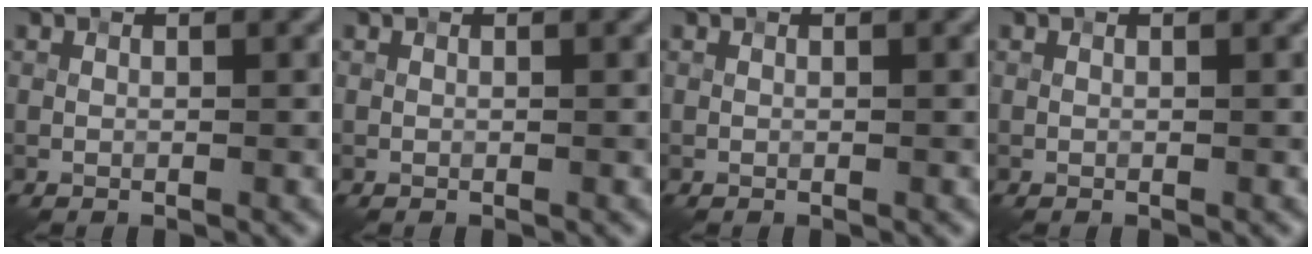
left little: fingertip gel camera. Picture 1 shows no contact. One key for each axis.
{"total": 0.0}
{"total": 0.0}
{"total": 0.0}